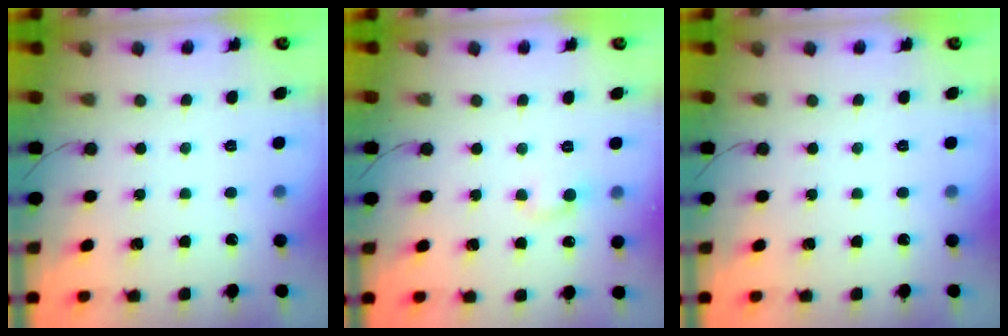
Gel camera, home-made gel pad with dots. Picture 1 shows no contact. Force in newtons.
{"total": 3.8, "press": 3.6, "slide": 1.2}
{"total": 0.0}